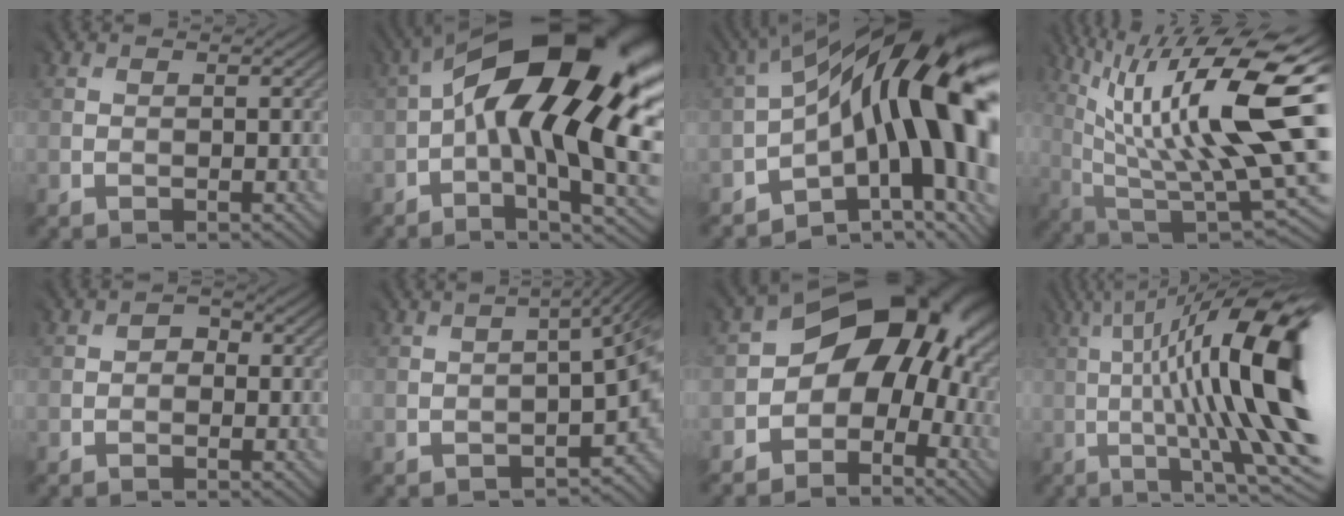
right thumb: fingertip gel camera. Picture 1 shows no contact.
{"total": 19.7, "force": [2.9, 7.5, 18.0], "torque": [-0.302, 0.021, 0.047]}
{"total": 18.1, "force": [0.0, 8.5, 16.0], "torque": [-0.220, 0.001, 0.001]}
{"total": 17.5, "force": [6.1, 4.2, 15.8], "torque": [-0.289, 0.015, 0.130]}
{"total": 1.4, "force": [-0.2, 1.3, 0.5], "torque": [-0.007, -0.003, -0.007]}
{"total": 6.7, "force": [-3.2, 2.0, 5.5], "torque": [-0.070, -0.021, -0.040]}
{"total": 11.5, "force": [-1.7, 8.6, 7.4], "torque": [-0.085, -0.001, -0.037]}
{"total": 18.6, "force": [1.3, 4.5, 18.0], "torque": [-0.255, 0.036, 0.027]}